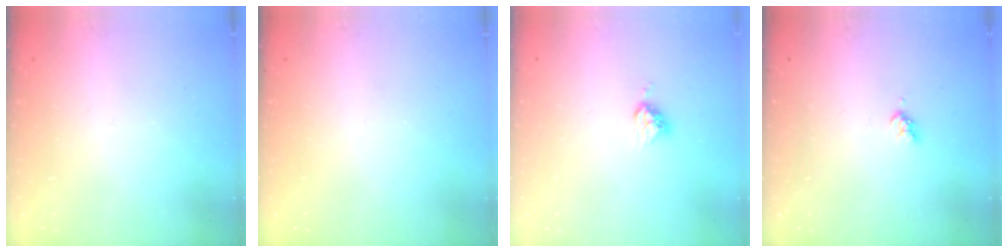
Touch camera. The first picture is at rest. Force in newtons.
{"total": 0.0}
{"total": 5.0, "press": 4.9, "slide": 0.4}
{"total": 3.0, "press": 3.0, "slide": 0.4}